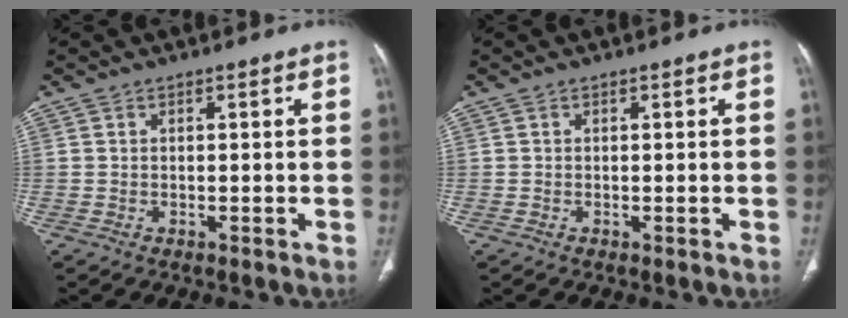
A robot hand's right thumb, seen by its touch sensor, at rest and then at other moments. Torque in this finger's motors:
{"motor_torque": [1.54, 0.12, -0.16, -0.45, -0.06]}